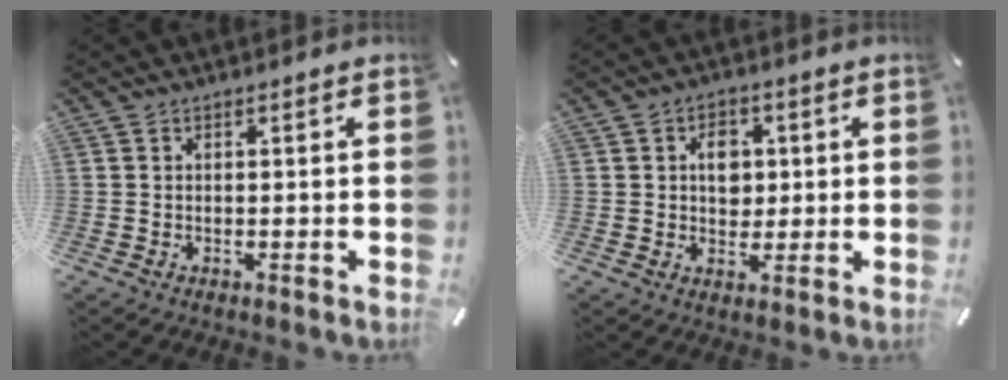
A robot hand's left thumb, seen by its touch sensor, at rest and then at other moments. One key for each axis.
{"total": 5.9, "fx": 0.9, "fy": 4.7, "fz": 3.5, "tx": -0.036, "ty": -0.005, "tz": 0.008}